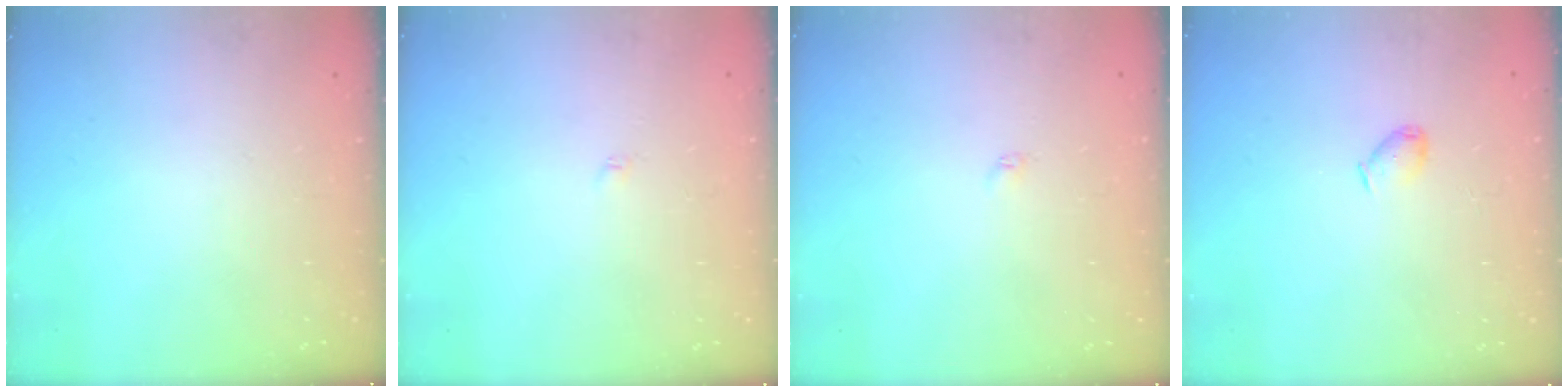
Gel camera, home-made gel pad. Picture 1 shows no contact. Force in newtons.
{"total": 1.9, "press": 1.9, "slide": 0.3}
{"total": 2.0, "press": 1.9, "slide": 0.4}
{"total": 3.9, "press": 3.8, "slide": 0.7}